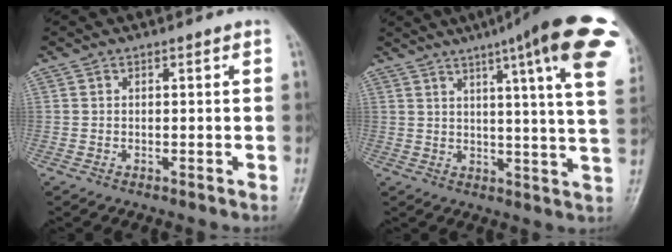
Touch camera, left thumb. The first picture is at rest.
{"total": 22.9, "force": [11.9, 3.0, 19.3], "torque": [-0.228, -0.024, 0.136]}